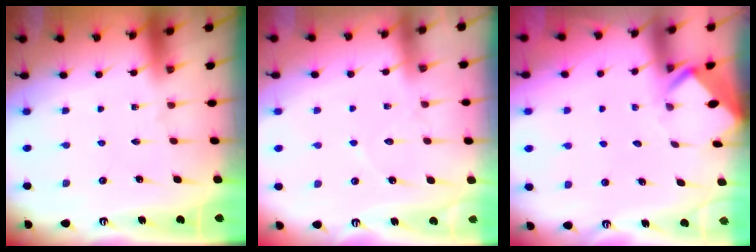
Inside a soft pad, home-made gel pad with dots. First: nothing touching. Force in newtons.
{"total": 8.2, "press": 8.1, "slide": 0.7}
{"total": 3.7, "press": 3.6, "slide": 0.3}